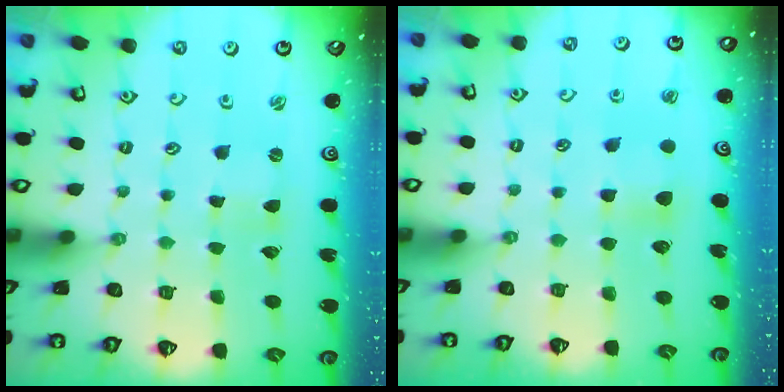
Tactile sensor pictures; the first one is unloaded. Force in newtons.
{"total": 5.2, "press": 5.1, "slide": 0.7}